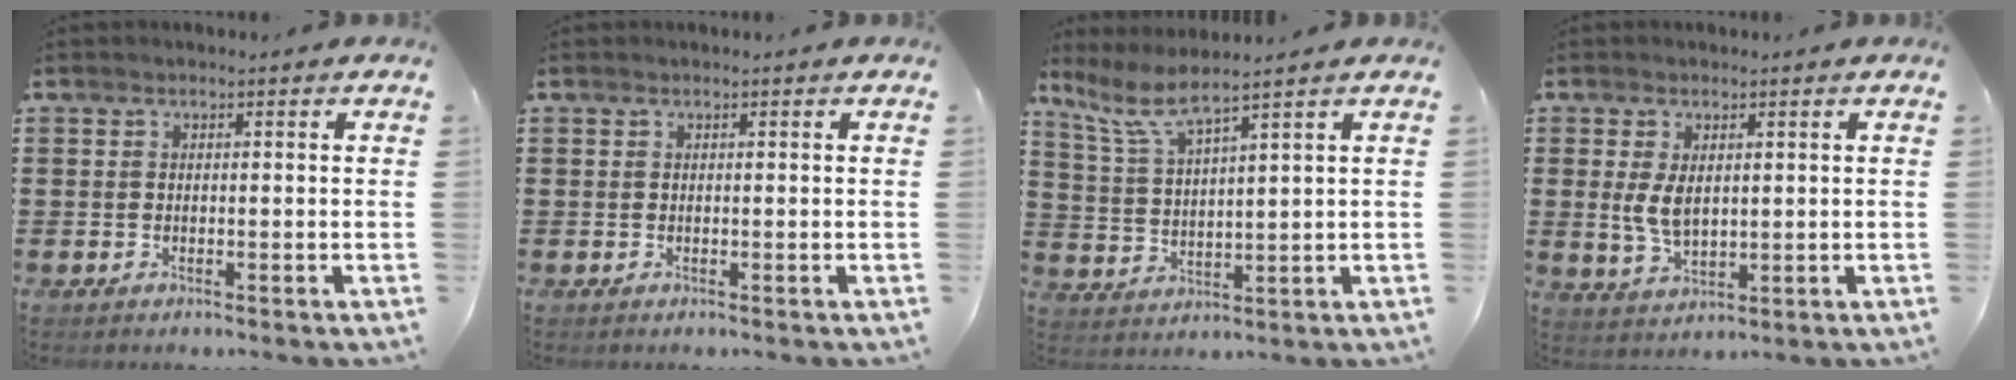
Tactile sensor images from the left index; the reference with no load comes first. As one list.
[{"total": 0.0}, {"total": 4.8, "force": [3.8, 0.2, 3.1], "torque": [-0.075, -0.017, 0.063]}, {"total": 4.9, "force": [0.9, 2.8, 3.9], "torque": [-0.095, 0.001, 0.011]}]